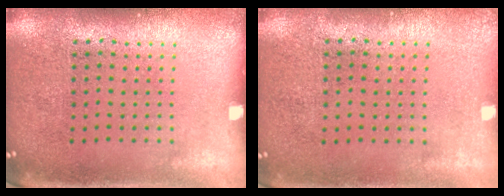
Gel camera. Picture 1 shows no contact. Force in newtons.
{"total": 0.0}